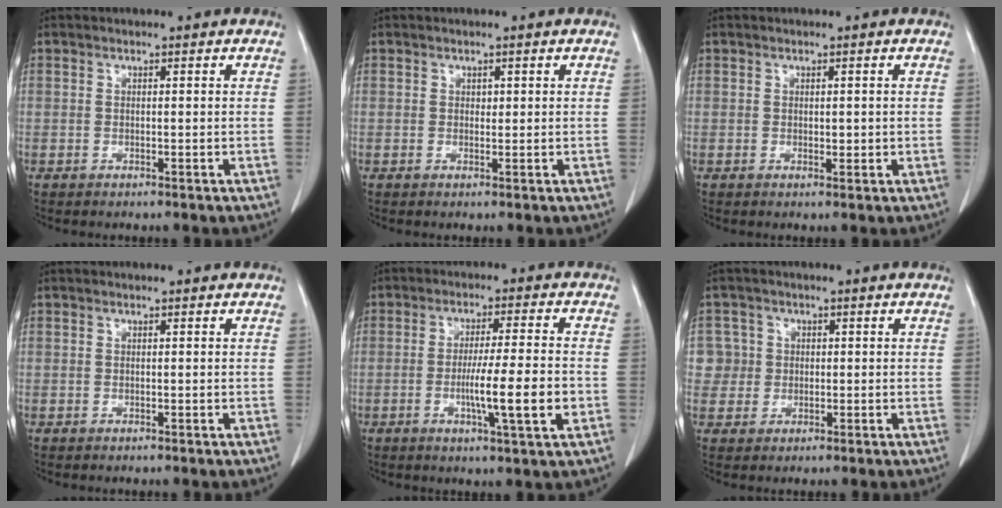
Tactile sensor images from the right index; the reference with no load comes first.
{"total": 0.7, "force": [0.3, 0.5, 0.3], "torque": [0.000, -0.001, 0.004]}
{"total": 1.3, "force": [0.1, 0.8, 1.1], "torque": [-0.014, -0.002, 0.004]}
{"total": 0.0}
{"total": 9.4, "force": [-2.3, -0.2, 9.1], "torque": [-0.151, -0.011, -0.039]}
{"total": 4.2, "force": [0.6, 4.2, -0.3], "torque": [0.024, 0.012, 0.011]}